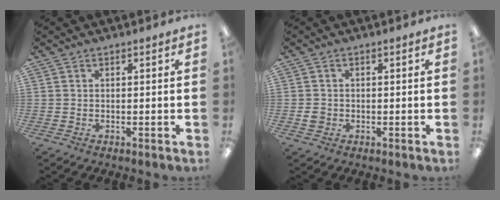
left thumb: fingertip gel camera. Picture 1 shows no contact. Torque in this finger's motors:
{"motor_torque": [-0.12, 0.24, 0.20, -0.26, -0.03]}